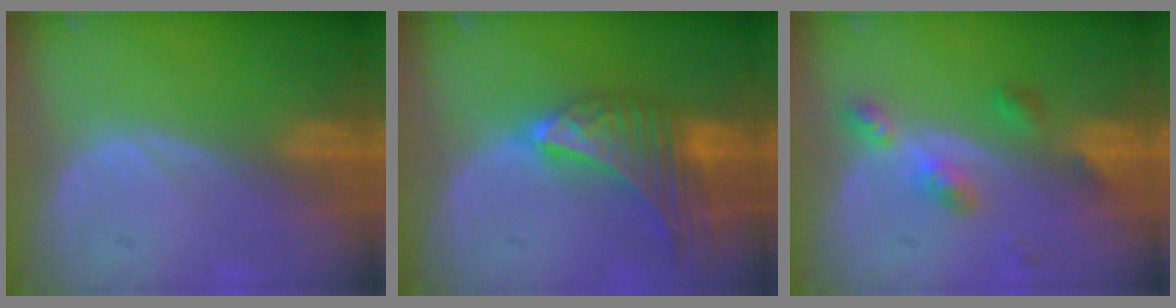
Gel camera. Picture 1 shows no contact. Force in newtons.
{"total": 9.6, "press": 8.5, "slide": 4.4}
{"total": 4.6, "press": 4.4, "slide": 1.5}